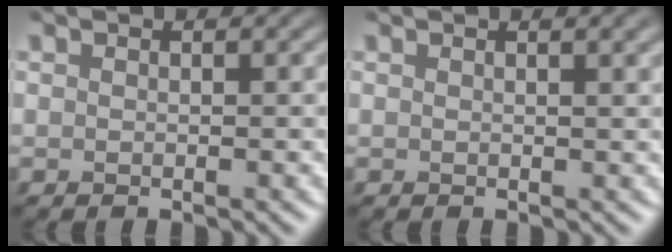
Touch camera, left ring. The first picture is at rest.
{"total": 3.5, "force": [2.2, 1.2, 2.5], "torque": [-0.032, 0.022, 0.013]}